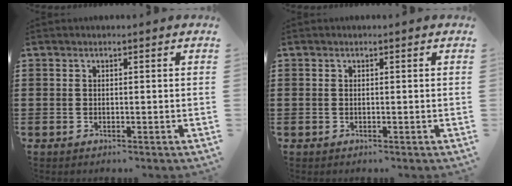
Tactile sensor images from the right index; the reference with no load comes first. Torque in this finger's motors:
{"motor_torque": [-0.24, 0.23, 0.03, -0.01]}